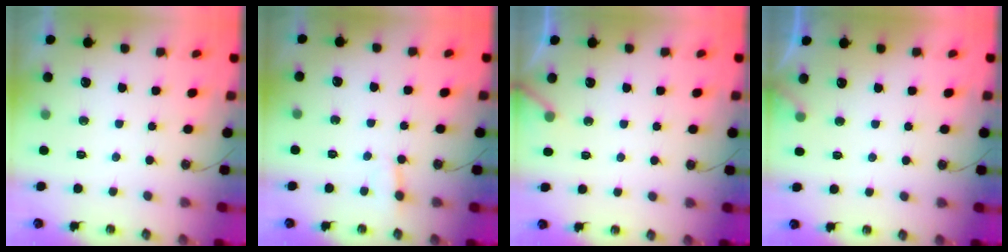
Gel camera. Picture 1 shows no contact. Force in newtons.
{"total": 3.4, "press": 3.3, "slide": 0.8}
{"total": 5.3, "press": 5.2, "slide": 0.4}
{"total": 5.2, "press": 5.1, "slide": 0.4}